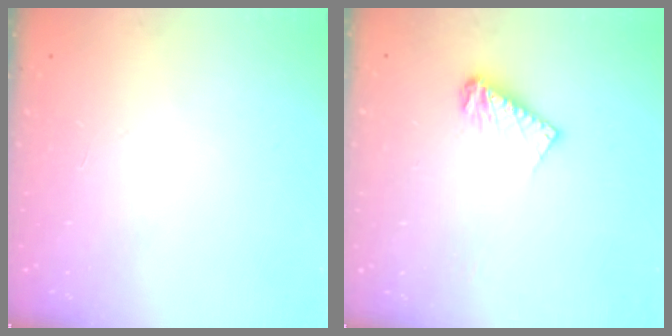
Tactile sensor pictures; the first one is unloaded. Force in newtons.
{"total": 7.7, "press": 7.7, "slide": 0.5}